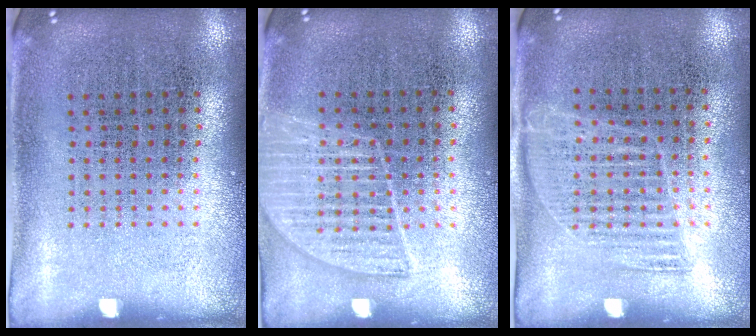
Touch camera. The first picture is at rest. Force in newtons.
{"total": 1.4, "press": 1.3, "slide": 0.6}
{"total": 1.2, "press": 1.0, "slide": 0.7}